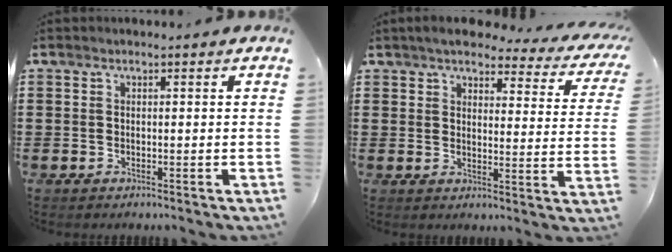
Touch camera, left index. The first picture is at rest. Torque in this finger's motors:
{"motor_torque": [1.86, -0.28, 0.79, 0.11]}